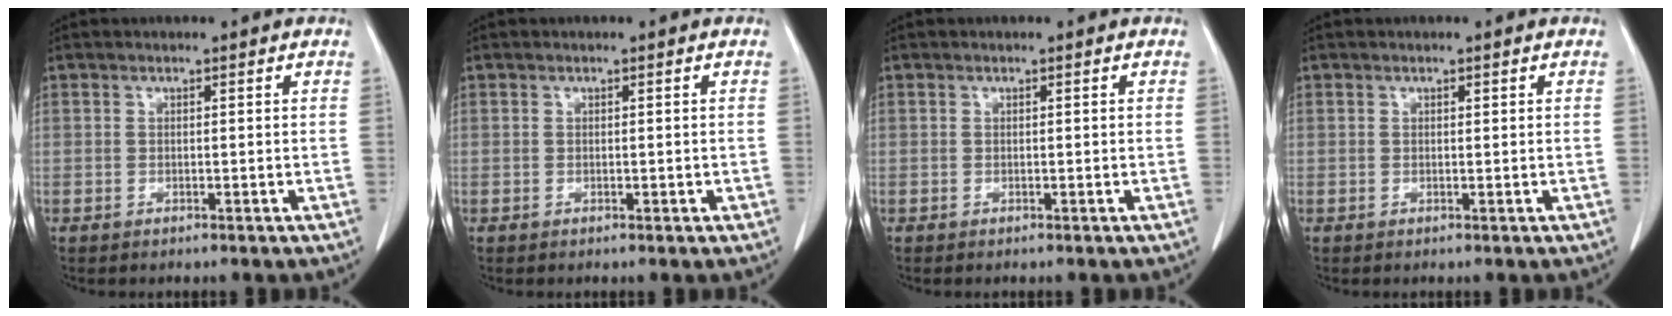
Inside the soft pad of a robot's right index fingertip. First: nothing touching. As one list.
[{"total": 0.7, "force": [-0.1, 0.5, 0.6], "torque": [-0.009, 0.003, 0.001]}, {"total": 0.0}, {"total": 0.0}]